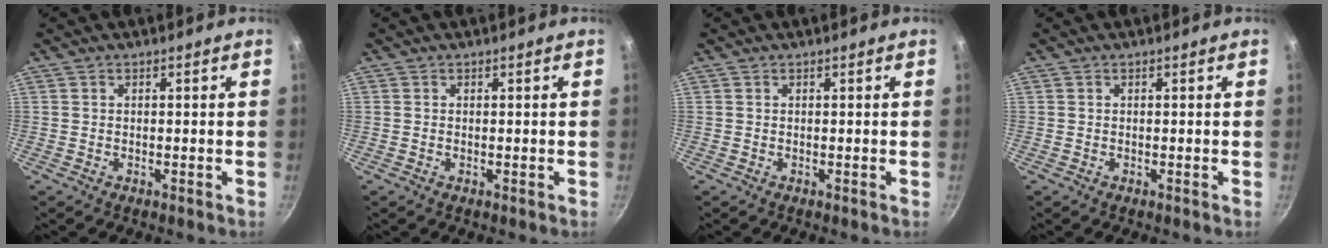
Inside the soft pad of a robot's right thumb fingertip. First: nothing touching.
{"total": 0.0}
{"total": 0.0}
{"total": 0.0}